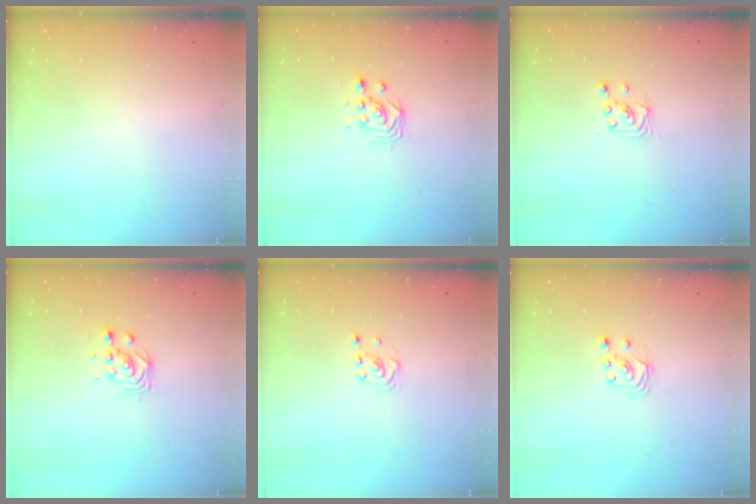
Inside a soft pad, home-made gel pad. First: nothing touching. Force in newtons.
{"total": 3.0, "press": 3.0, "slide": 0.0}
{"total": 2.5, "press": 2.5, "slide": 0.2}
{"total": 3.0, "press": 3.0, "slide": 0.0}
{"total": 2.6, "press": 2.4, "slide": 1.0}
{"total": 2.6, "press": 2.6, "slide": 0.3}